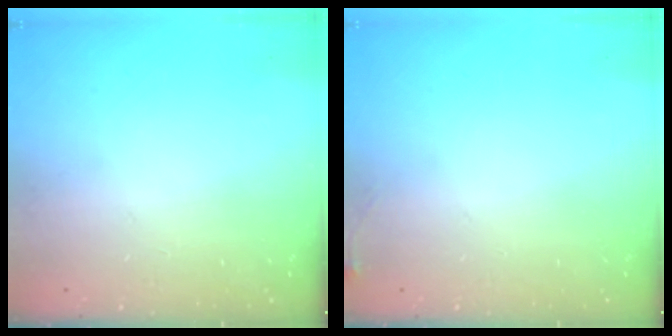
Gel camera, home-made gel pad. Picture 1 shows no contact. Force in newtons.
{"total": 3.9, "press": 3.8, "slide": 0.6}